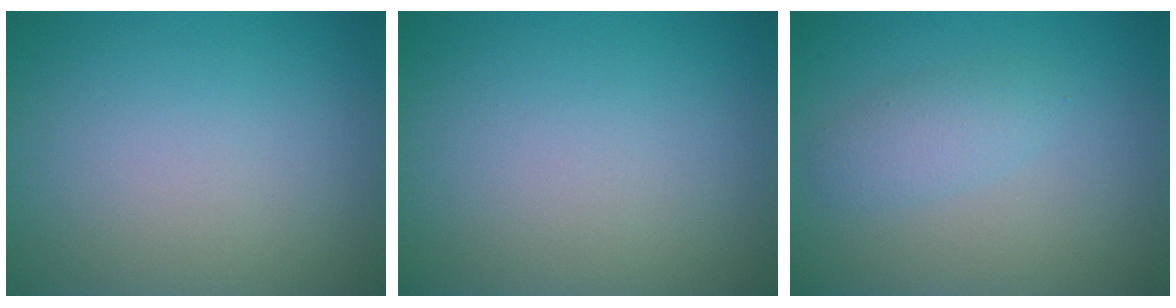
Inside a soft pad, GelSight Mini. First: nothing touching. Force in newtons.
{"total": 0.0}
{"total": 2.0, "press": 2.0, "slide": 0.1}